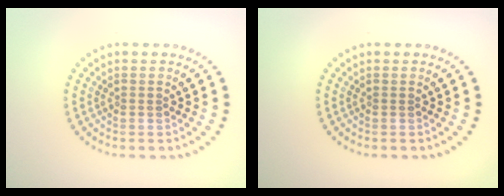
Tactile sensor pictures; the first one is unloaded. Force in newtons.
{"total": 0.0}